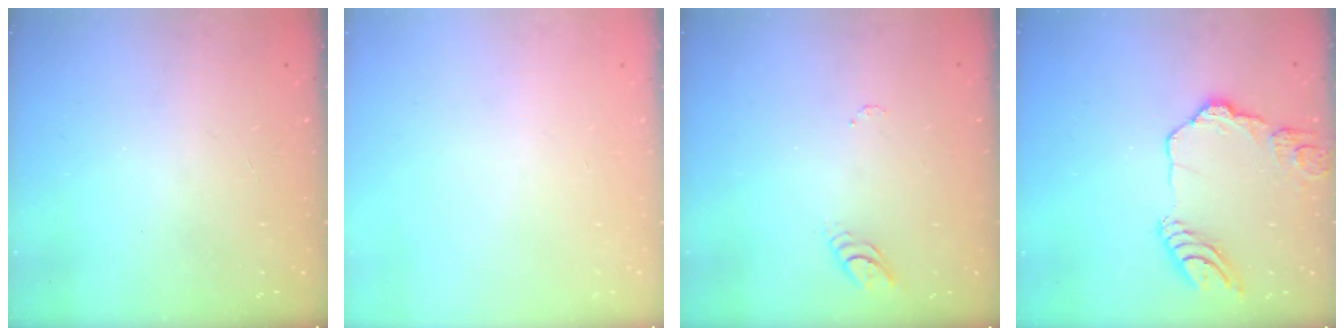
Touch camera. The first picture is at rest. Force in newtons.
{"total": 0.0}
{"total": 3.8, "press": 3.7, "slide": 0.3}
{"total": 14.6, "press": 14.4, "slide": 1.9}